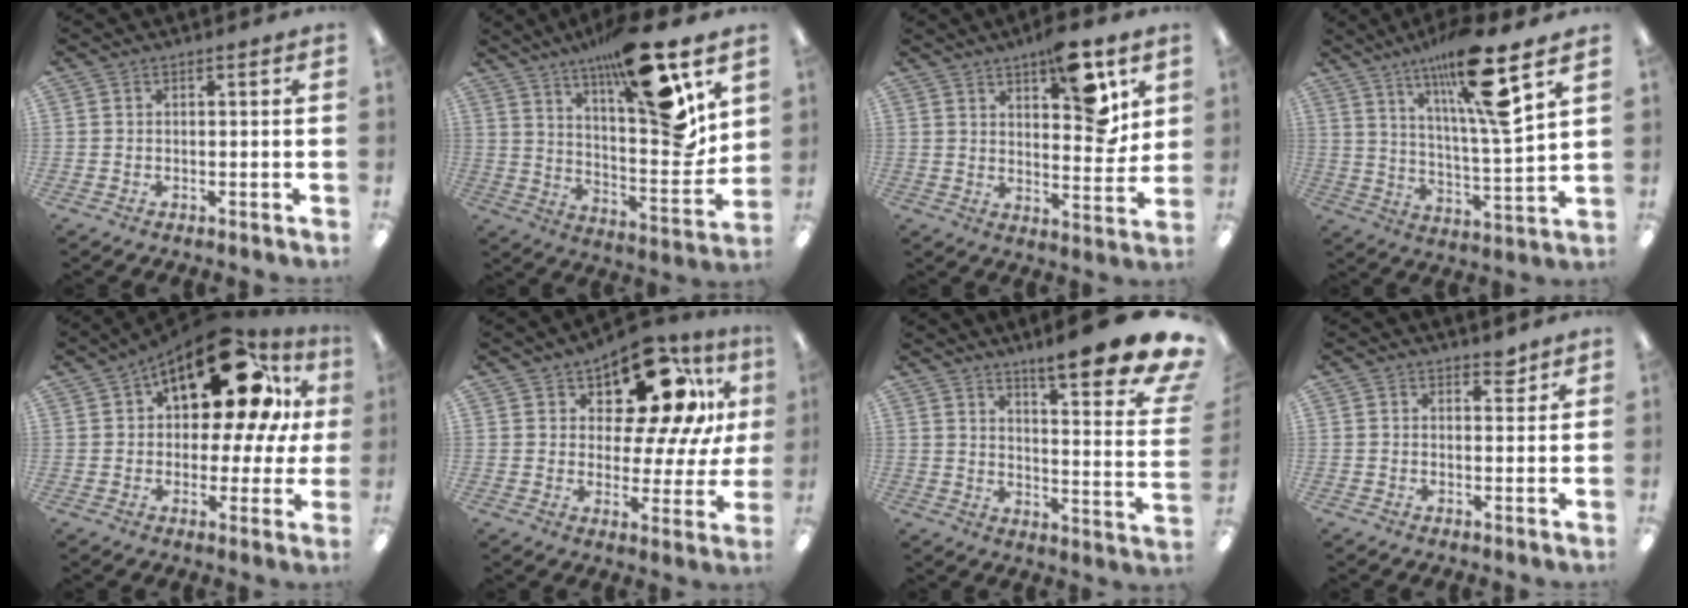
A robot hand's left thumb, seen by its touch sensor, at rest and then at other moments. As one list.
[{"total": 20.7, "force": [14.2, 3.6, 14.6], "torque": [-0.218, -0.105, 0.221]}, {"total": 12.8, "force": [7.4, 4.6, 9.4], "torque": [-0.105, -0.046, 0.115]}, {"total": 18.9, "force": [12.1, 2.7, 14.3], "torque": [-0.252, -0.051, 0.184]}, {"total": 20.7, "force": [11.0, 8.7, 15.2], "torque": [-0.225, -0.070, 0.177]}, {"total": 16.9, "force": [10.3, 7.1, 11.4], "torque": [-0.180, -0.062, 0.170]}, {"total": 14.3, "force": [10.8, 1.9, 9.2], "torque": [-0.133, -0.096, 0.171]}, {"total": 2.8, "force": [2.4, 1.1, 0.9], "torque": [0.003, -0.014, 0.038]}]